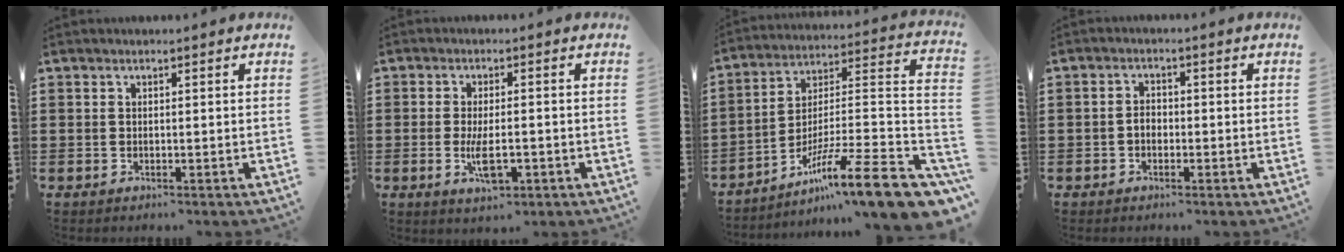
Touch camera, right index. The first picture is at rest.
{"total": 5.0, "force": [-1.4, 1.8, 4.5], "torque": [-0.089, -0.001, -0.028]}
{"total": 14.2, "force": [-9.0, 1.3, 10.9], "torque": [-0.174, 0.011, -0.159]}
{"total": 2.0, "force": [-0.6, 1.4, 1.3], "torque": [-0.027, 0.004, -0.013]}